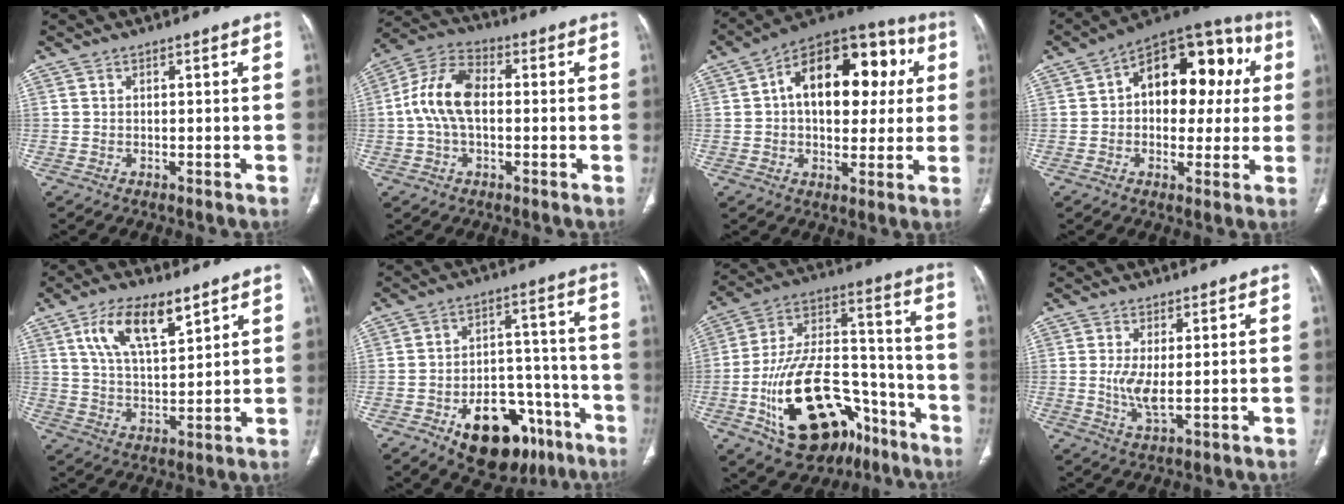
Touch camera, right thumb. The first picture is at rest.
{"total": 11.2, "force": [0.1, 6.6, 9.0], "torque": [-0.181, 0.031, -0.005]}
{"total": 21.3, "force": [4.0, 12.7, 16.6], "torque": [-0.197, 0.031, 0.050]}
{"total": 18.7, "force": [3.3, 11.5, 14.4], "torque": [-0.140, 0.038, 0.037]}
{"total": 12.3, "force": [6.6, 5.1, 9.0], "torque": [-0.148, -0.023, 0.128]}
{"total": 19.1, "force": [-10.1, 11.2, 11.6], "torque": [-0.116, 0.075, -0.137]}
{"total": 27.1, "force": [-12.3, 15.1, 18.8], "torque": [-0.336, 0.075, -0.187]}
{"total": 4.8, "force": [0.4, 1.3, 4.6], "torque": [-0.104, -0.018, 0.012]}